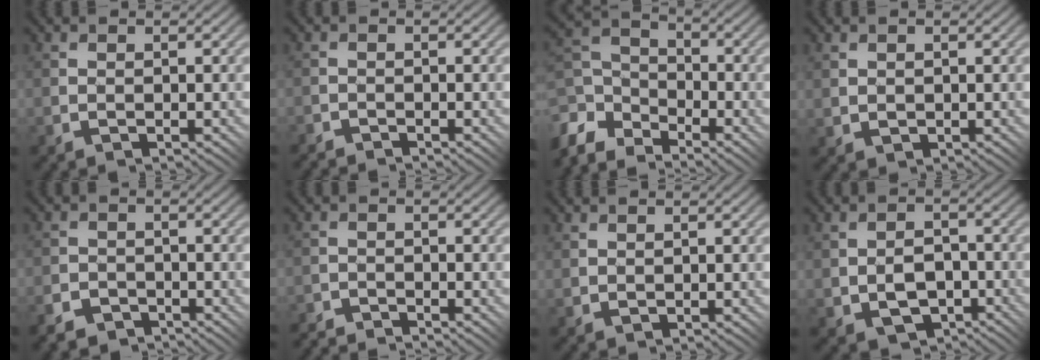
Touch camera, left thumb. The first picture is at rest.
{"total": 1.8, "force": [-1.8, 0.1, -0.5], "torque": [0.009, 0.011, -0.035]}
{"total": 7.9, "force": [-6.0, 4.1, 3.1], "torque": [-0.086, -0.003, -0.136]}
{"total": 1.5, "force": [0.4, 1.0, 1.0], "torque": [-0.021, -0.003, 0.012]}
{"total": 3.5, "force": [-2.8, 2.1, 0.7], "torque": [-0.011, 0.004, -0.051]}
{"total": 3.1, "force": [-3.1, 0.3, -0.1], "torque": [0.003, 0.006, -0.062]}
{"total": 1.2, "force": [0.9, 0.5, 0.7], "torque": [-0.021, 0.000, 0.020]}
{"total": 6.1, "force": [-1.5, 4.3, 4.0], "torque": [-0.094, -0.012, -0.027]}